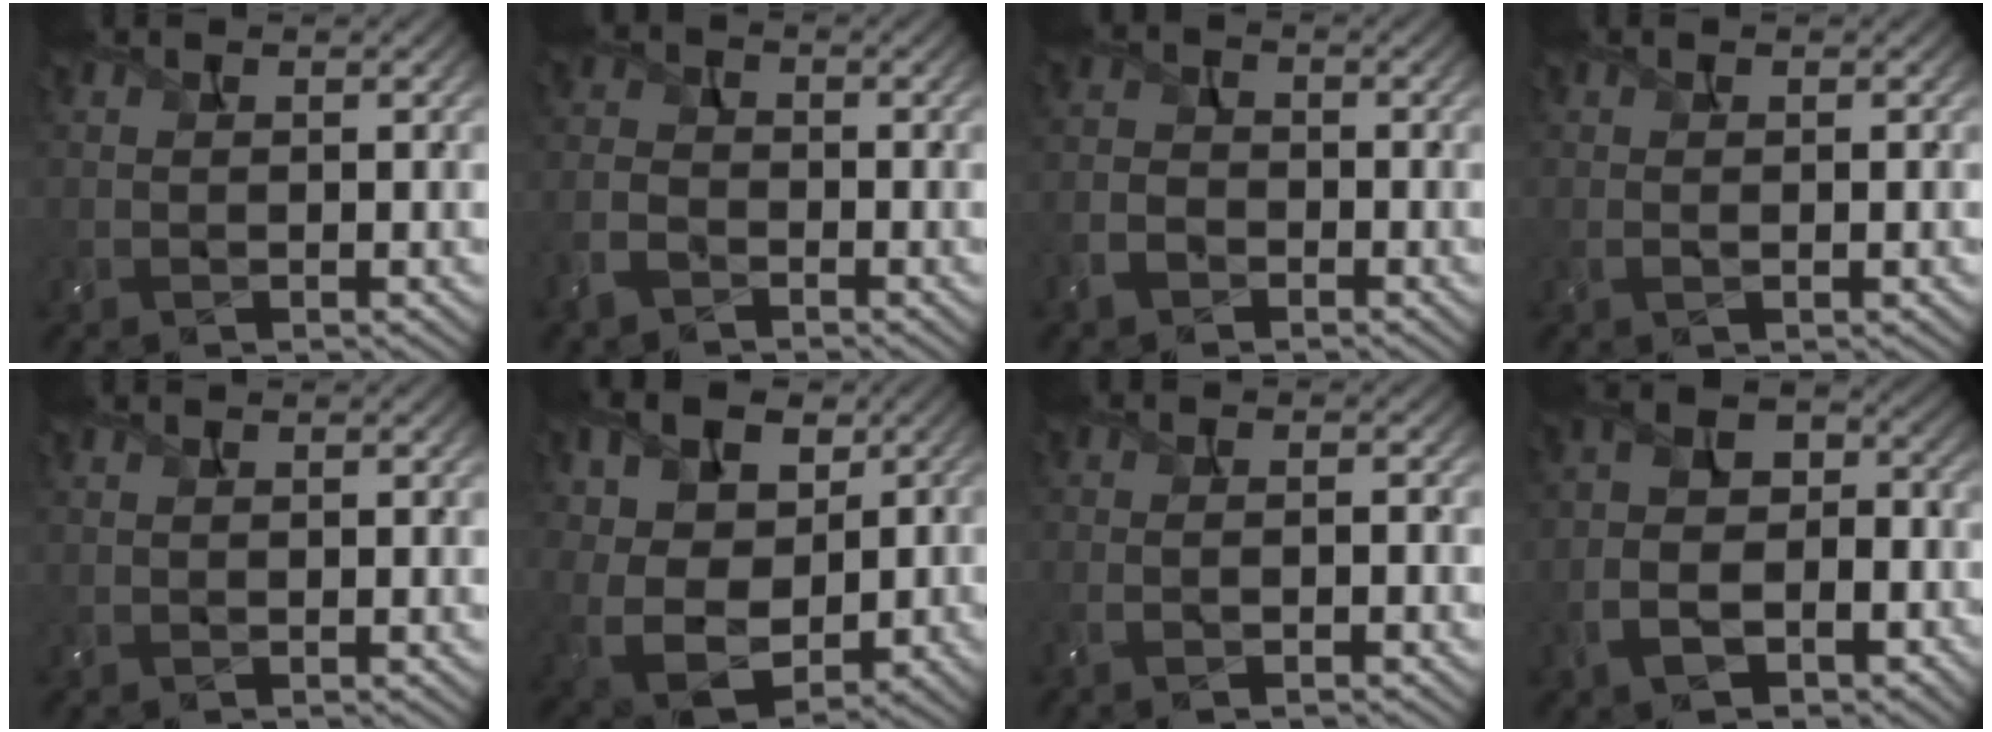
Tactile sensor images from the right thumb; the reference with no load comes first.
{"total": 4.2, "force": [-2.6, 2.5, 2.1], "torque": [-0.056, -0.005, -0.069]}
{"total": 3.4, "force": [-2.1, 2.3, 1.5], "torque": [-0.040, -0.002, -0.055]}
{"total": 1.1, "force": [0.0, 0.3, 1.1], "torque": [-0.019, 0.000, 0.001]}
{"total": 0.0}
{"total": 12.9, "force": [2.8, 9.3, 8.5], "torque": [-0.179, 0.011, 0.055]}
{"total": 3.0, "force": [-1.3, 0.7, 2.6], "torque": [-0.035, 0.008, -0.032]}
{"total": 11.4, "force": [-5.0, 6.9, 7.6], "torque": [-0.154, -0.028, -0.095]}